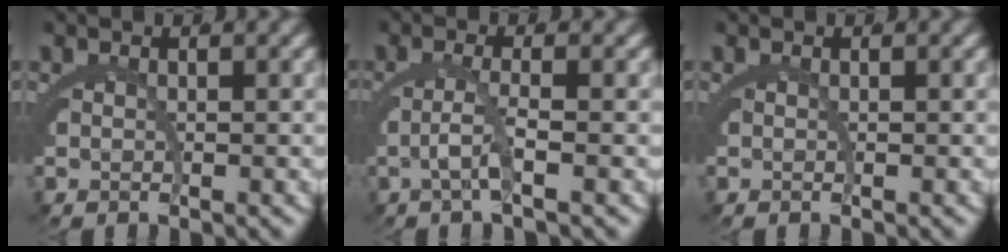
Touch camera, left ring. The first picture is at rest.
{"total": 2.2, "force": [-1.0, -1.7, 1.0], "torque": [-0.002, 0.009, -0.024]}
{"total": 0.0}